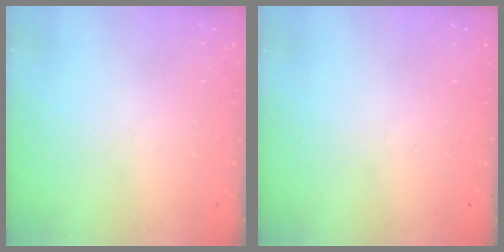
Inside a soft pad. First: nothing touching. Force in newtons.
{"total": 0.0}